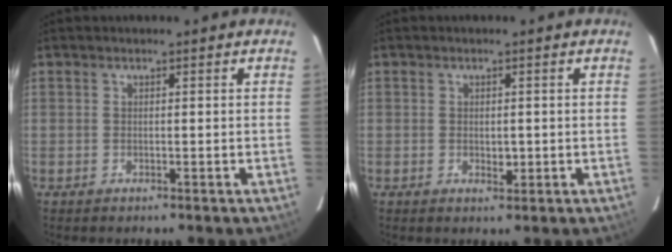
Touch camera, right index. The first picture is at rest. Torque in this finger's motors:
{"motor_torque": [0.26, 0.20, 0.00, 0.00]}